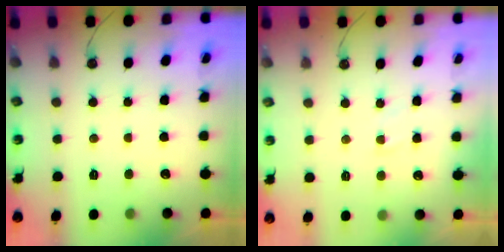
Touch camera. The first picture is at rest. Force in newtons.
{"total": 3.5, "press": 3.5, "slide": 0.5}